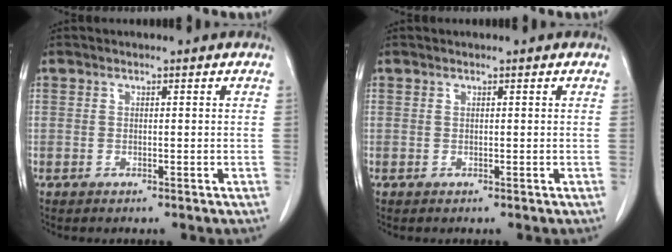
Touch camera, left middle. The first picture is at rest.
{"total": 0.0}